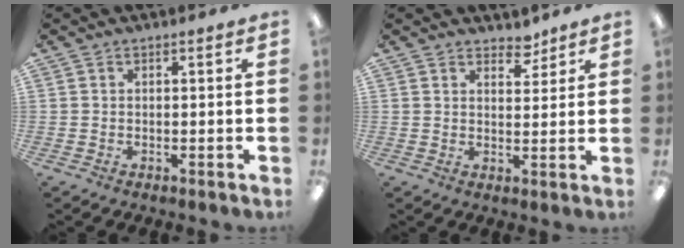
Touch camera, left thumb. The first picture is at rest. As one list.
[{"total": 4.2, "force": [3.6, 2.0, 0.9], "torque": [0.007, -0.026, 0.062]}]